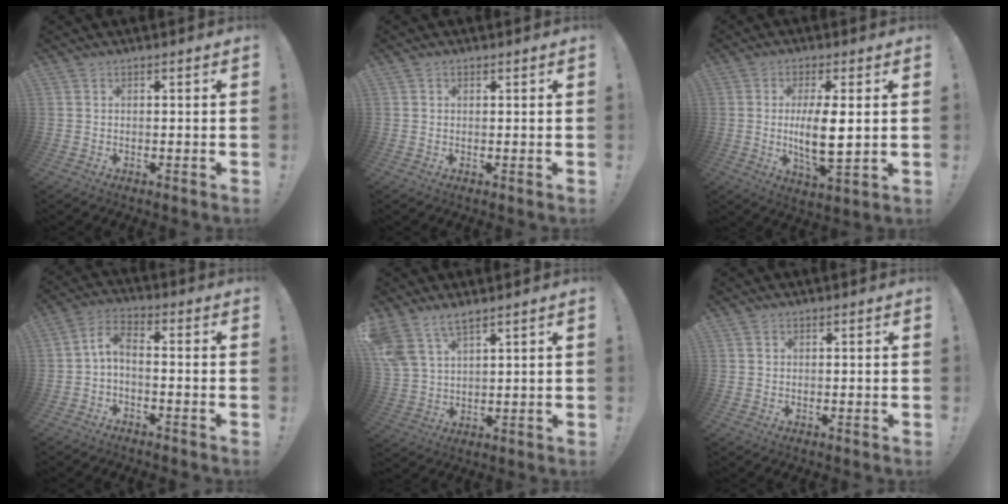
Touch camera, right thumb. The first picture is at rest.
{"total": 0.7, "force": [0.4, 0.5, 0.2], "torque": [0.003, -0.002, 0.007]}
{"total": 10.1, "force": [0.3, 3.0, 9.7], "torque": [-0.174, -0.019, 0.000]}
{"total": 5.0, "force": [-1.5, 2.1, 4.3], "torque": [-0.091, -0.001, -0.030]}
{"total": 8.1, "force": [6.3, 3.4, 3.8], "torque": [-0.081, -0.026, 0.126]}
{"total": 0.8, "force": [0.3, 0.7, 0.1], "torque": [0.007, -0.001, 0.004]}